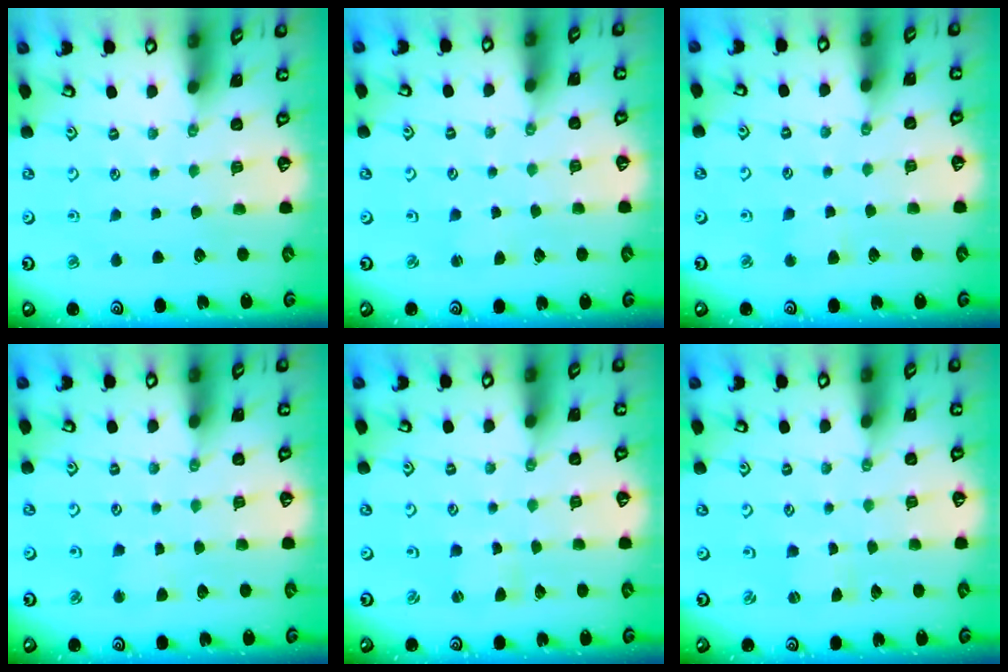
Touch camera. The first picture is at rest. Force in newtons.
{"total": 2.1, "press": 2.1, "slide": 0.2}
{"total": 2.5, "press": 2.4, "slide": 0.5}
{"total": 2.3, "press": 2.3, "slide": 0.2}
{"total": 1.5, "press": 1.4, "slide": 0.3}
{"total": 0.7, "press": 0.7, "slide": 0.2}